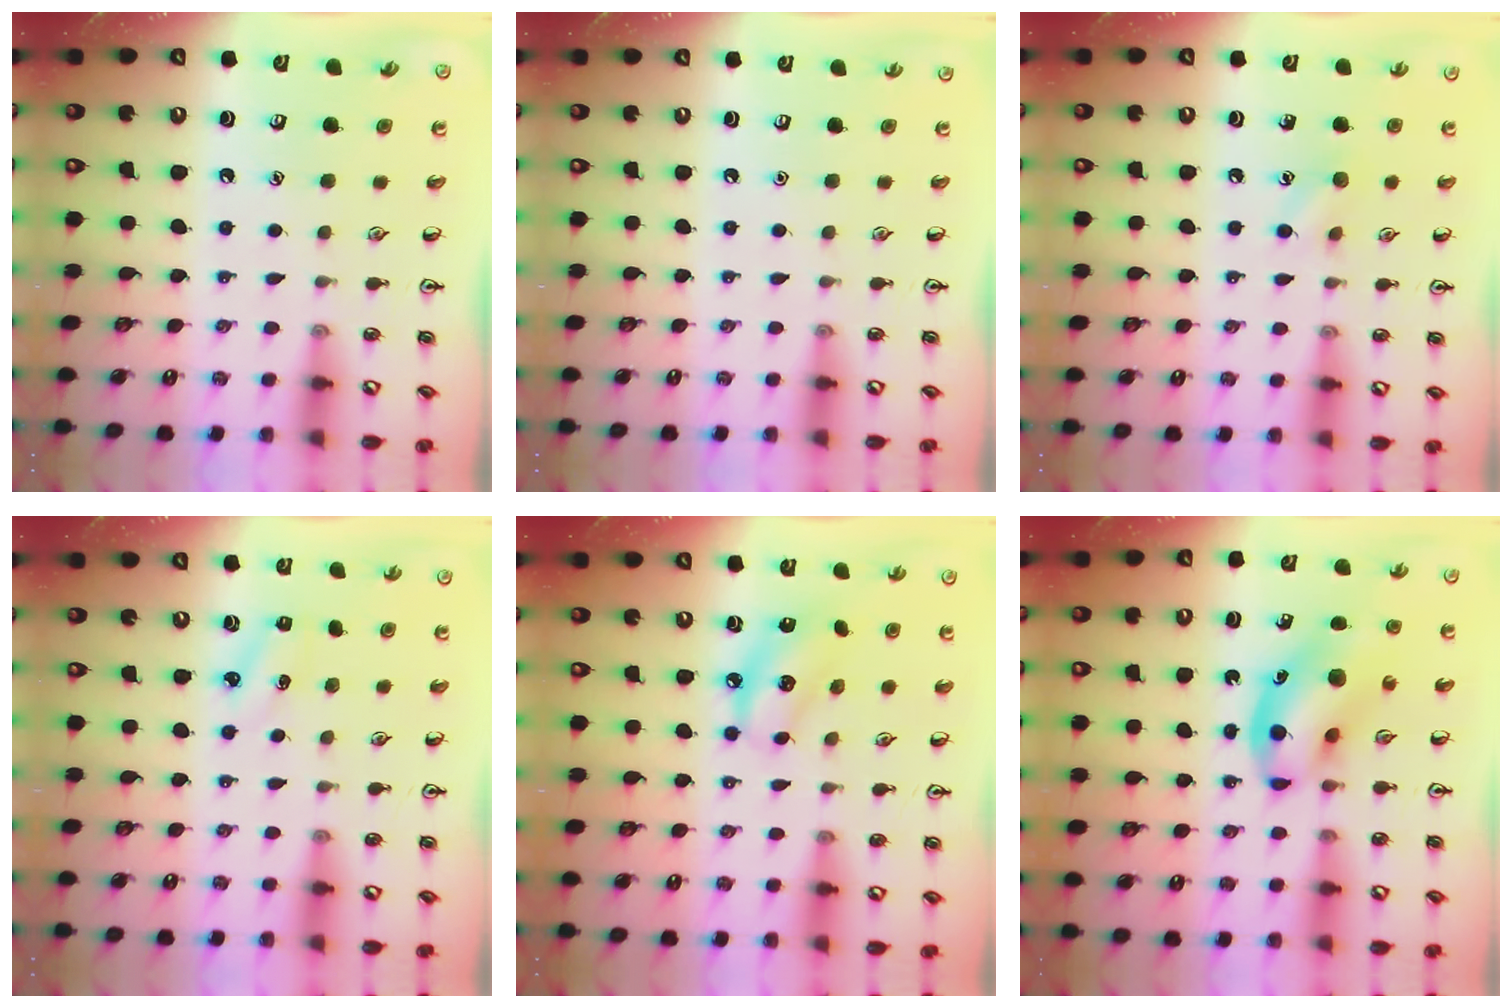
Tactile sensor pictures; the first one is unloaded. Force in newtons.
{"total": 0.0}
{"total": 6.3, "press": 6.0, "slide": 2.0}
{"total": 2.5, "press": 2.3, "slide": 0.9}
{"total": 7.5, "press": 7.3, "slide": 1.6}
{"total": 10.7, "press": 10.3, "slide": 3.0}